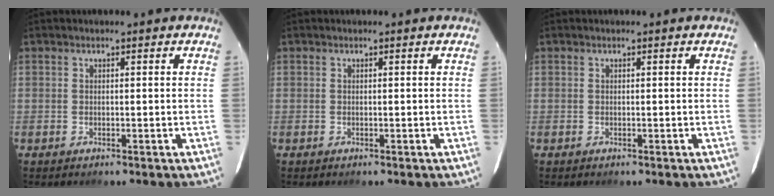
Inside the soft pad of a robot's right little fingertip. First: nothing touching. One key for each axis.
{"total": 0.0}
{"total": 0.0}